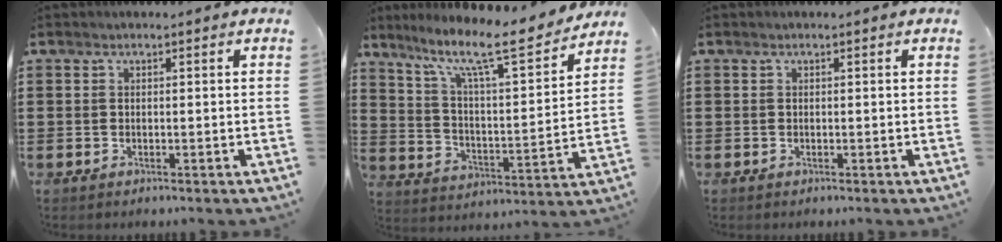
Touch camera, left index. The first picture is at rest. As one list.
[{"total": 11.6, "force": [8.9, 1.7, 7.2], "torque": [-0.147, -0.058, 0.142]}, {"total": 0.0}]